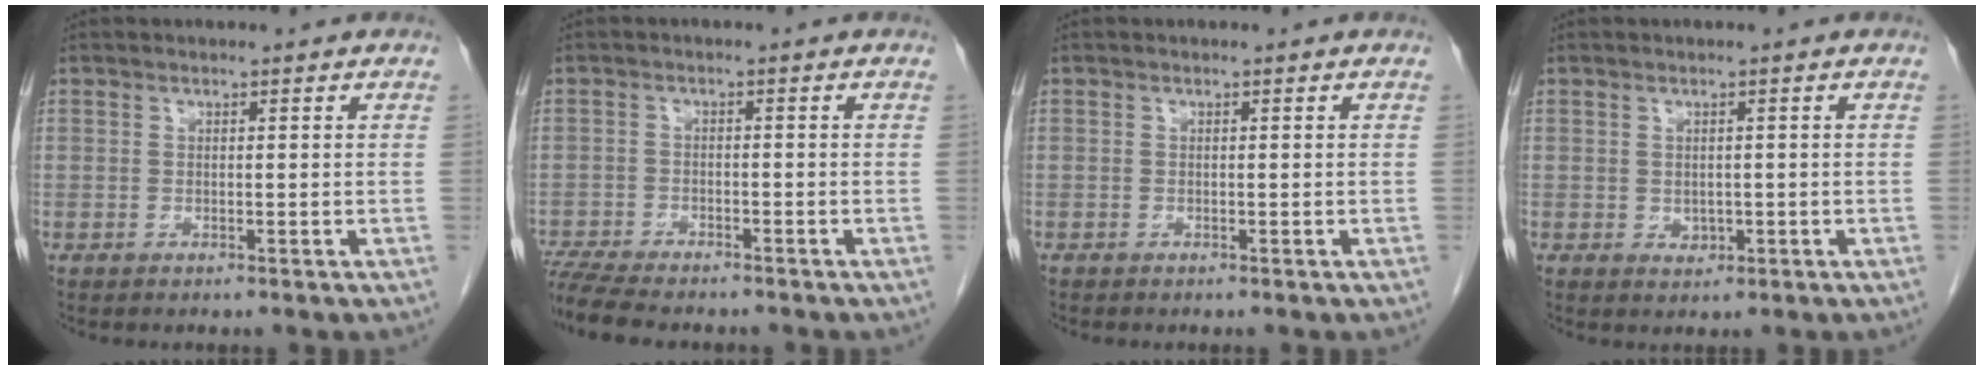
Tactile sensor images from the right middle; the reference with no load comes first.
{"total": 9.3, "force": [-8.2, 1.6, 4.0], "torque": [-0.069, -0.012, -0.133]}
{"total": 0.0}
{"total": 1.3, "force": [0.0, 1.1, 0.8], "torque": [-0.013, 0.000, 0.006]}